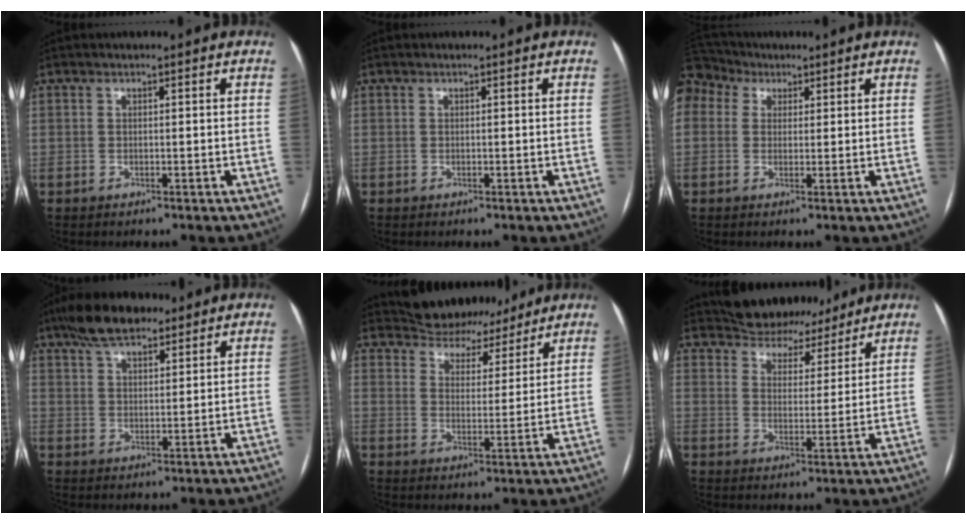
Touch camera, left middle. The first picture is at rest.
{"total": 0.0}
{"total": 9.1, "force": [5.0, 7.0, 3.1], "torque": [-0.084, 0.057, 0.097]}
{"total": 8.5, "force": [6.4, 3.2, 4.6], "torque": [-0.086, 0.020, 0.111]}
{"total": 10.9, "force": [9.9, 4.3, 1.1], "torque": [-0.005, 0.015, 0.140]}
{"total": 10.7, "force": [9.8, 4.2, 1.2], "torque": [-0.006, 0.016, 0.137]}